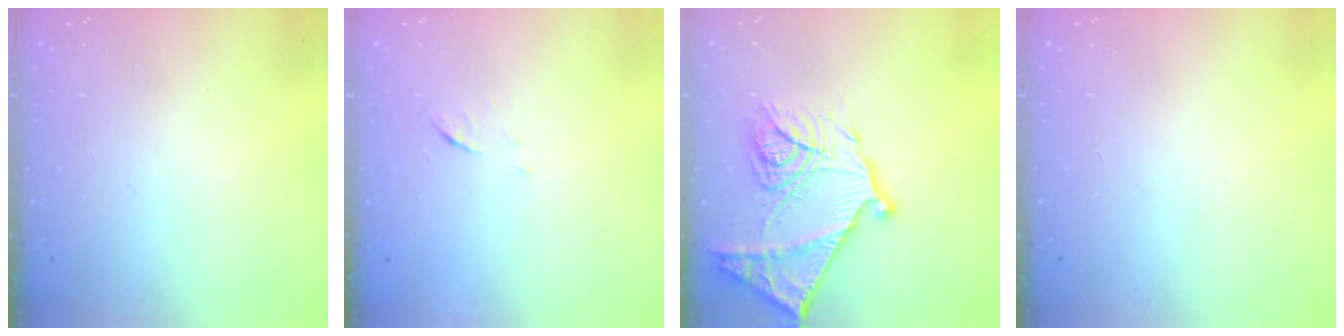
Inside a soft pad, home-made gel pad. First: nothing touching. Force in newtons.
{"total": 5.0, "press": 4.9, "slide": 0.4}
{"total": 20.5, "press": 20.5, "slide": 1.8}
{"total": 0.0}